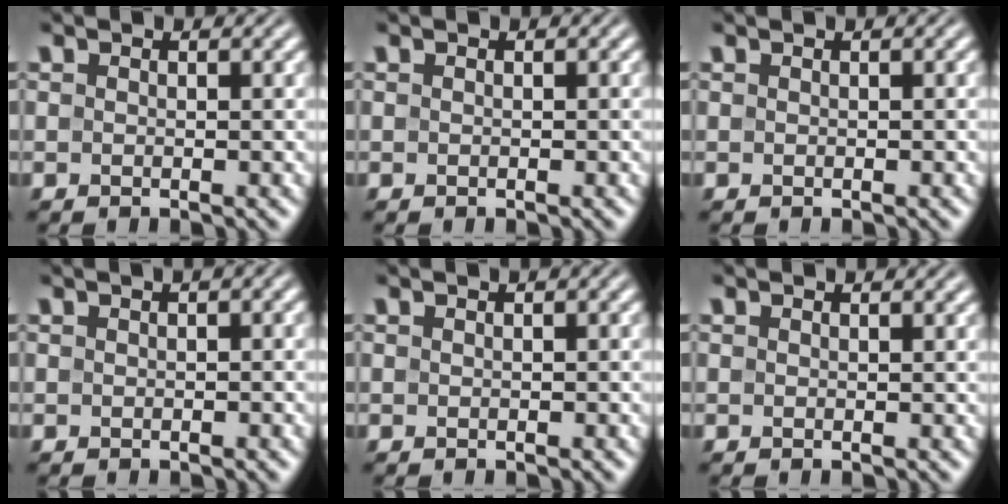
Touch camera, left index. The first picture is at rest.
{"total": 0.0}
{"total": 0.6, "force": [0.3, 0.1, 0.5], "torque": [-0.005, 0.009, 0.003]}
{"total": 1.6, "force": [0.5, 0.4, 1.5], "torque": [-0.019, 0.006, 0.005]}
{"total": 0.9, "force": [0.3, 0.1, 0.8], "torque": [-0.013, 0.007, 0.004]}
{"total": 0.8, "force": [0.7, 0.2, 0.3], "torque": [-0.002, 0.001, 0.007]}